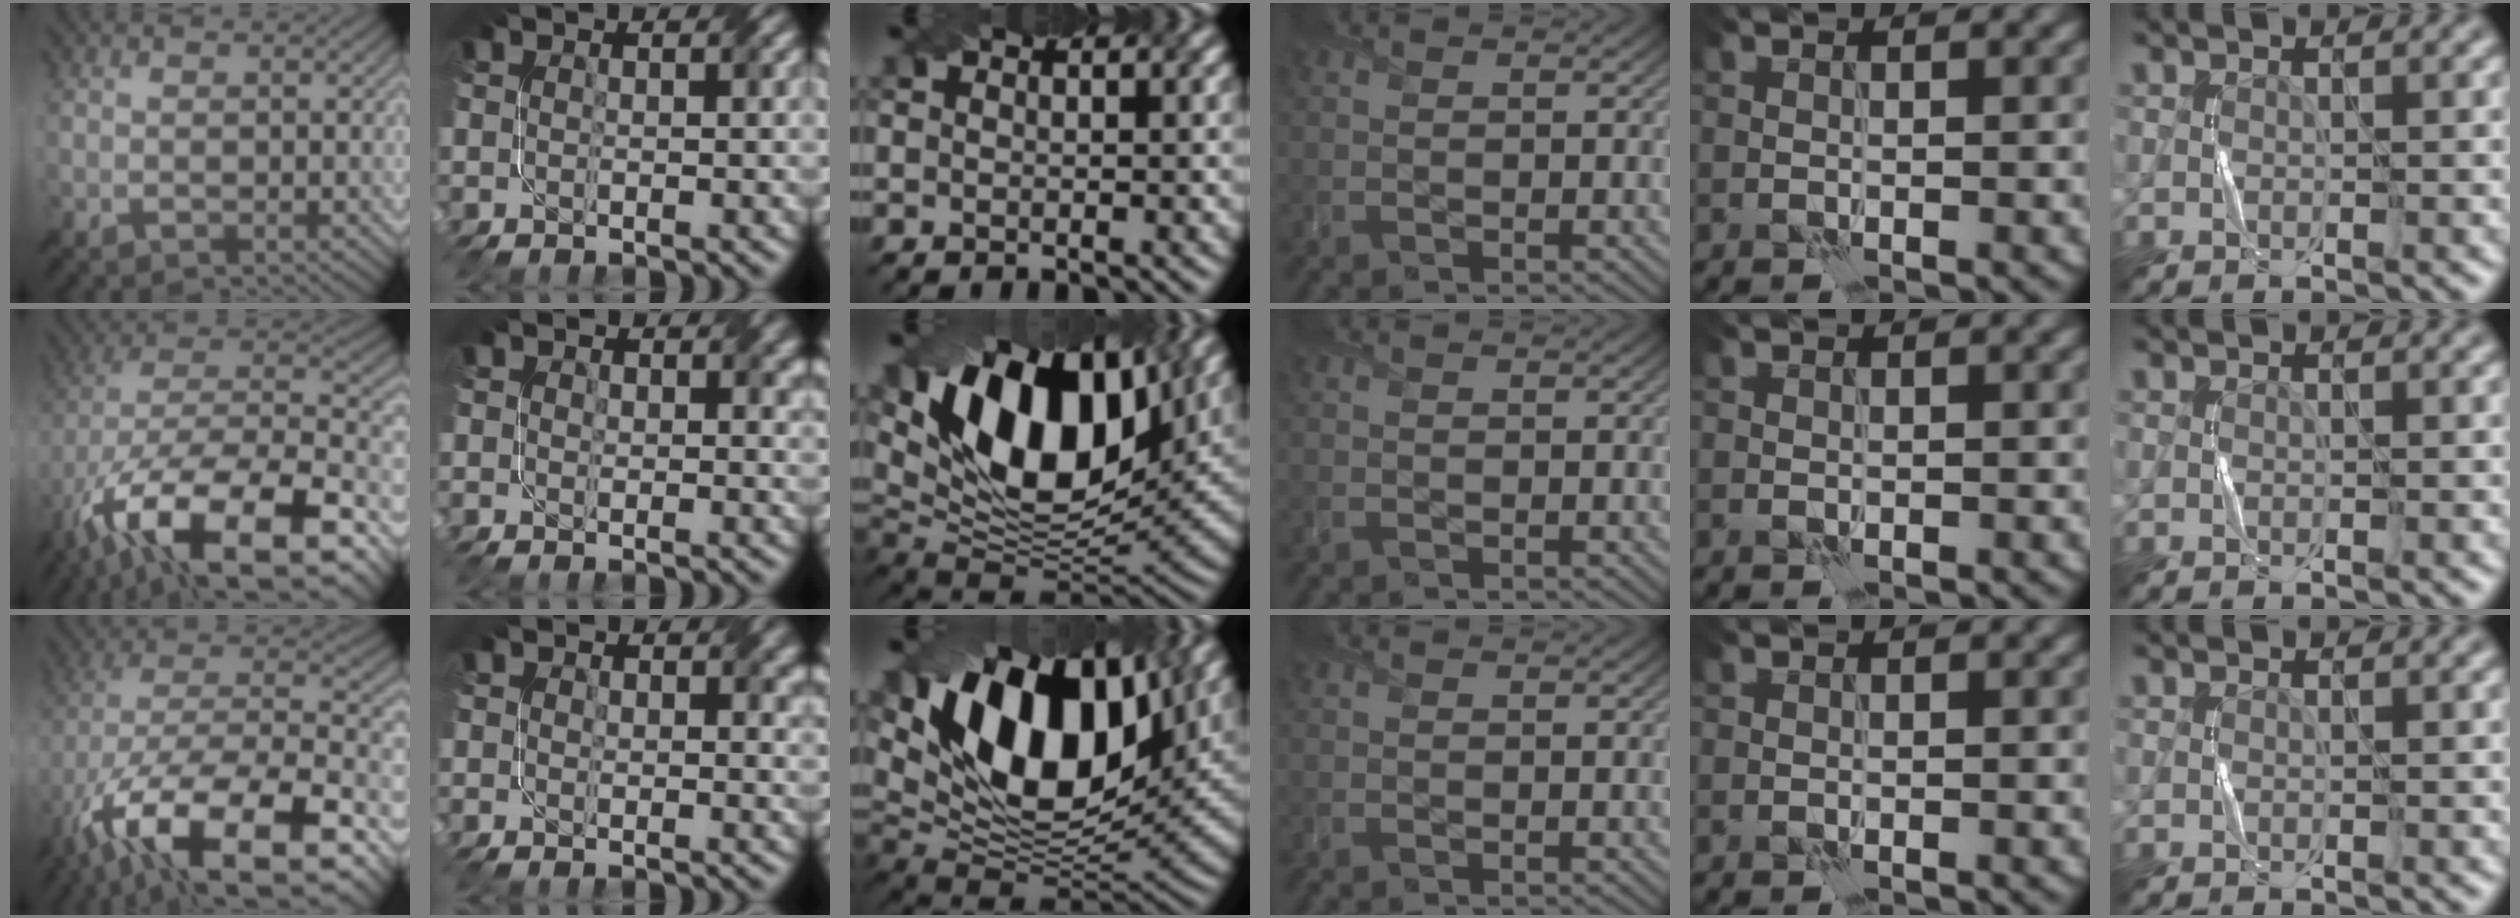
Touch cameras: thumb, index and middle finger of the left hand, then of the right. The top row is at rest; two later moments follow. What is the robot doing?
{"motion": "twist", "object": "screw"}